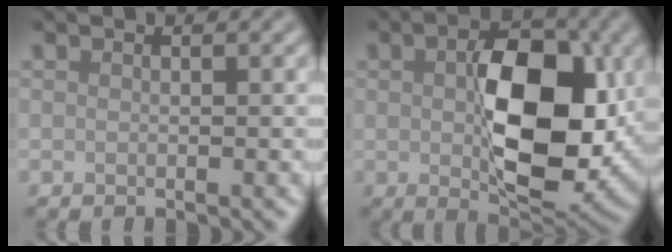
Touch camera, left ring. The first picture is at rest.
{"total": 10.8, "force": [0.3, 5.7, 9.1], "torque": [-0.146, -0.009, 0.017]}